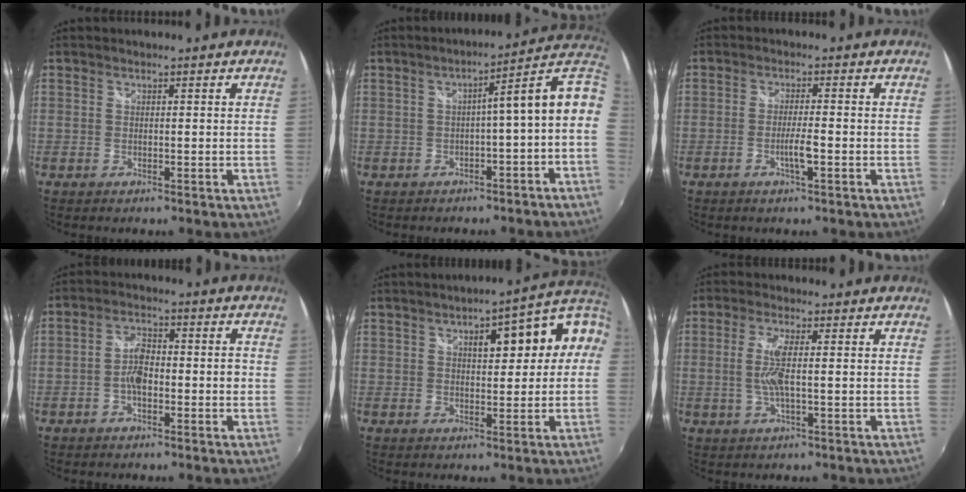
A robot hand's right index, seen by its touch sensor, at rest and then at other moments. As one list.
[{"total": 10.1, "force": [-1.5, 0.7, 9.9], "torque": [-0.132, 0.020, -0.010]}, {"total": 3.1, "force": [-1.2, -0.2, 2.9], "torque": [-0.055, 0.001, -0.020]}, {"total": 4.8, "force": [-1.7, 2.2, 4.0], "torque": [-0.077, 0.017, -0.027]}, {"total": 10.1, "force": [1.6, 3.9, 9.2], "torque": [-0.113, 0.034, 0.036]}, {"total": 5.6, "force": [-0.3, 0.6, 5.5], "torque": [-0.112, 0.002, -0.001]}]